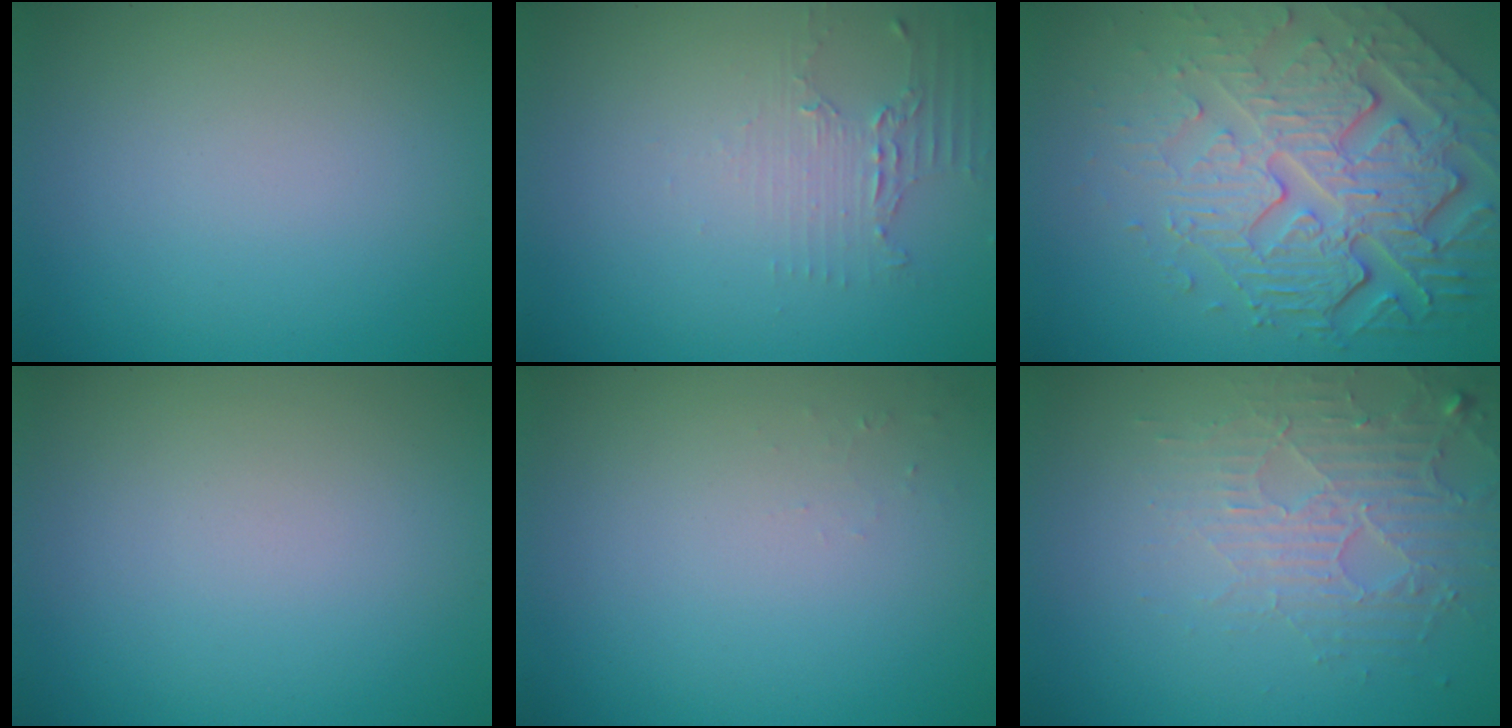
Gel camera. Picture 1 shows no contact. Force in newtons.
{"total": 2.2, "press": 1.5, "slide": 1.5}
{"total": 8.3, "press": 5.8, "slide": 6.0}
{"total": 0.0}
{"total": 0.5, "press": 0.5, "slide": 0.1}
{"total": 3.8, "press": 3.3, "slide": 1.9}